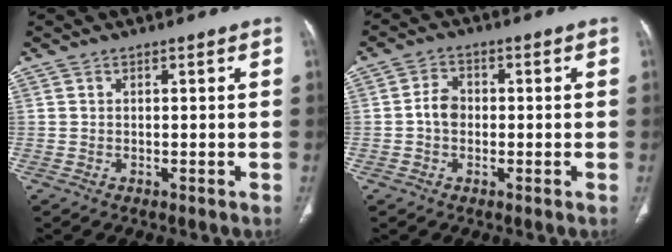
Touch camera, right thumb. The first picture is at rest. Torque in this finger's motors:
{"motor_torque": [0.55, 0.94, 0.46, -0.30, -0.02]}